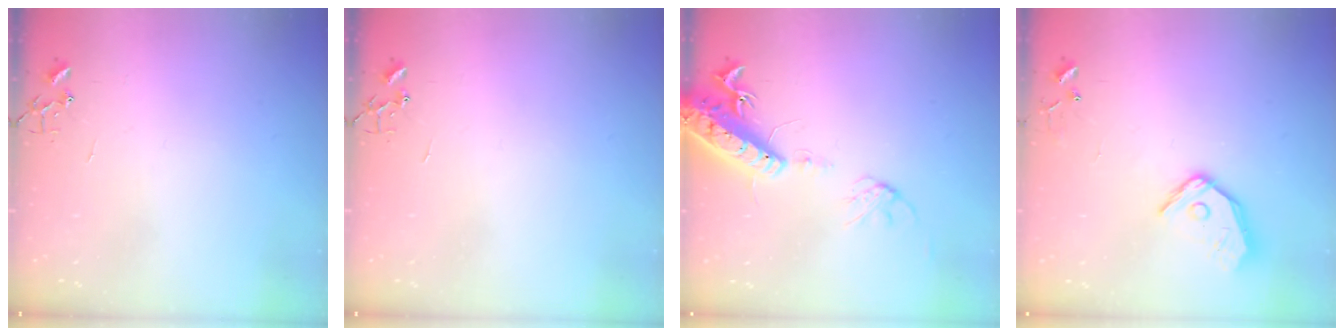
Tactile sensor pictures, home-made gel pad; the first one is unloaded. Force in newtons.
{"total": 0.0}
{"total": 16.2, "press": 15.7, "slide": 3.7}
{"total": 12.4, "press": 12.2, "slide": 2.1}